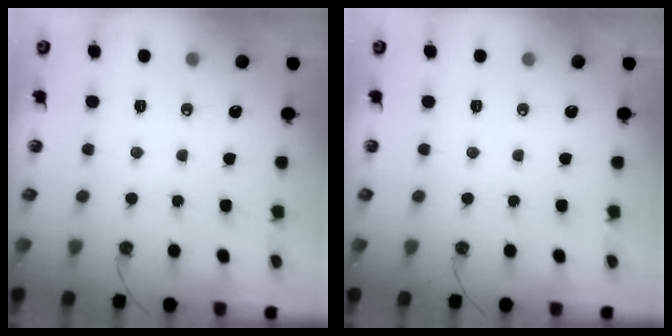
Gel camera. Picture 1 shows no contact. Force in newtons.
{"total": 0.0}